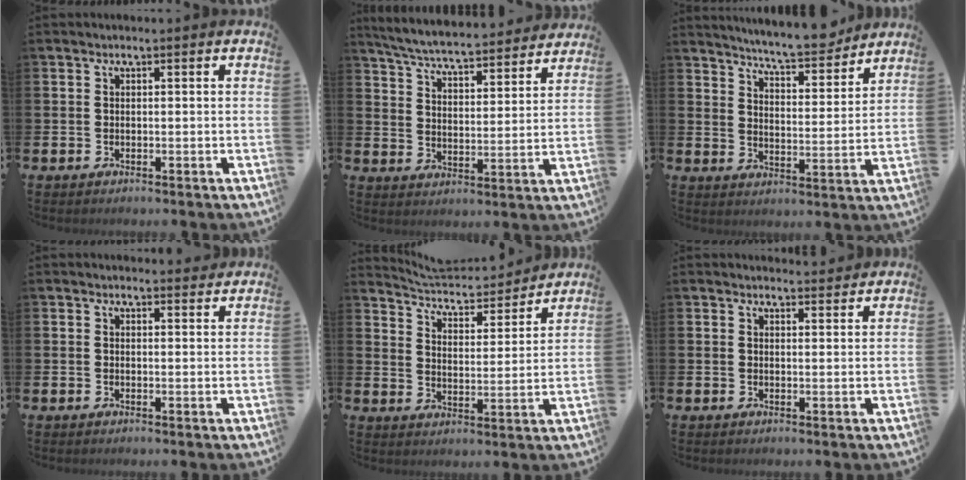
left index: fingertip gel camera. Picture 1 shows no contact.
{"total": 6.3, "force": [6.1, 0.6, 1.5], "torque": [-0.060, -0.044, 0.103]}
{"total": 7.0, "force": [6.8, 0.5, 1.4], "torque": [-0.037, -0.052, 0.117]}
{"total": 1.7, "force": [1.6, 0.3, -0.1], "torque": [0.011, -0.009, 0.027]}
{"total": 5.5, "force": [5.3, 1.3, 0.8], "torque": [-0.045, -0.046, 0.089]}
{"total": 2.4, "force": [2.3, 0.4, -0.1], "torque": [0.011, -0.017, 0.040]}